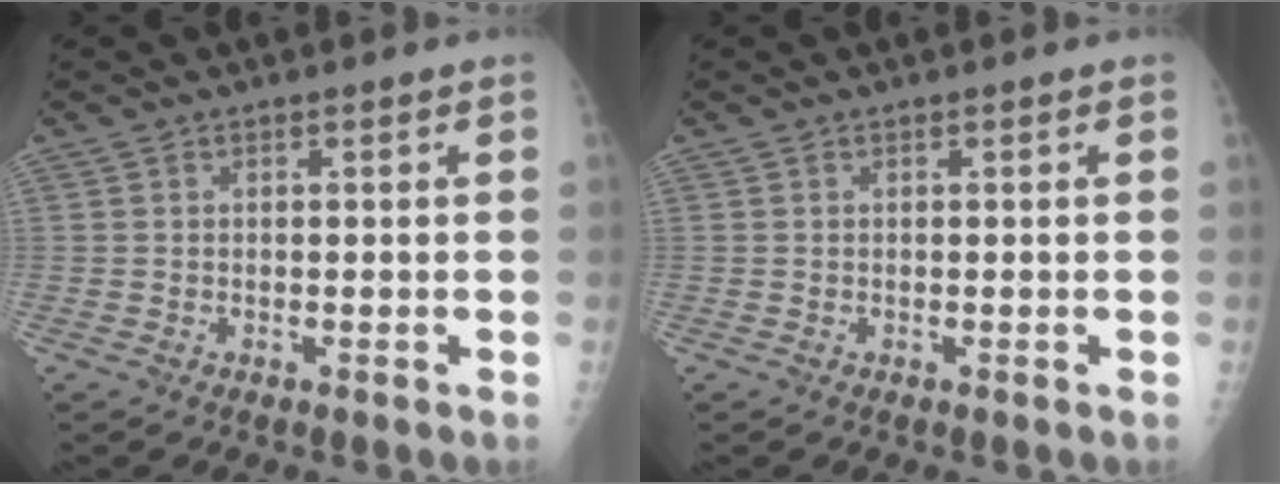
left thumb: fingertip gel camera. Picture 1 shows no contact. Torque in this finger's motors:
{"motor_torque": [0.00, 0.00, -0.02, -0.02, 0.00]}